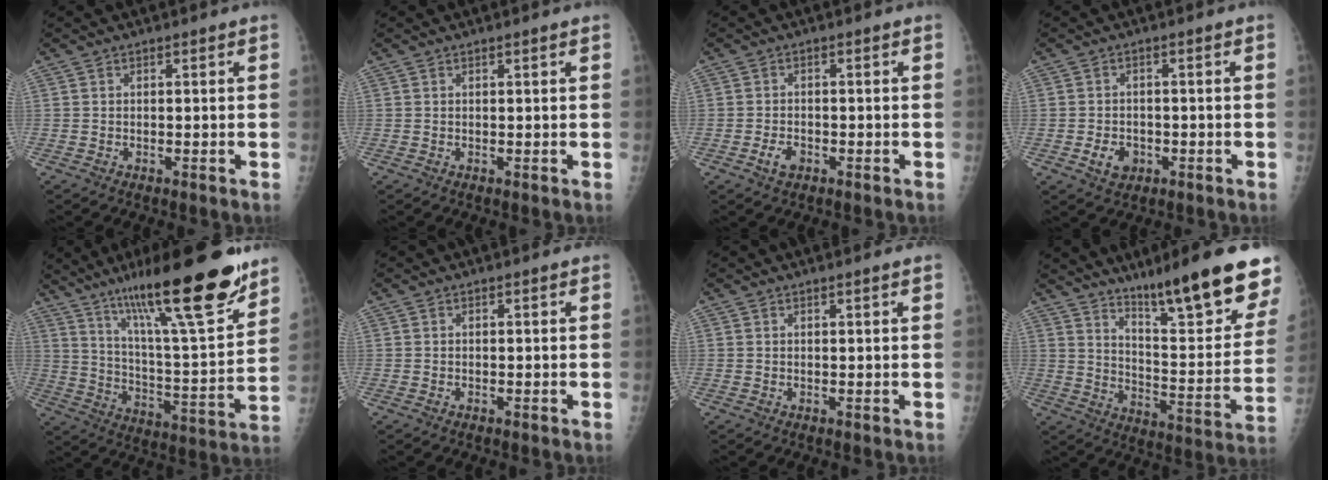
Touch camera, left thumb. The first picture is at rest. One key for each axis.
{"total": 0.5, "fx": 0.4, "fy": -0.1, "fz": 0.4, "tx": -0.014, "ty": -0.002, "tz": 0.010}
{"total": 2.5, "fx": -1.2, "fy": 1.5, "fz": 1.5, "tx": -0.029, "ty": 0.005, "tz": -0.019}
{"total": 3.8, "fx": -1.3, "fy": 2.9, "fz": 2.0, "tx": -0.025, "ty": 0.004, "tz": -0.015}
{"total": 25.5, "fx": 17.4, "fy": 3.9, "fz": 18.2, "tx": -0.272, "ty": -0.075, "tz": 0.288}
{"total": 0.0}
{"total": 1.0, "fx": 0.7, "fy": -0.2, "fz": 0.7, "tx": -0.012, "ty": -0.001, "tz": 0.013}
{"total": 20.6, "fx": 14.8, "fy": 3.2, "fz": 14.0, "tx": -0.170, "ty": -0.100, "tz": 0.224}